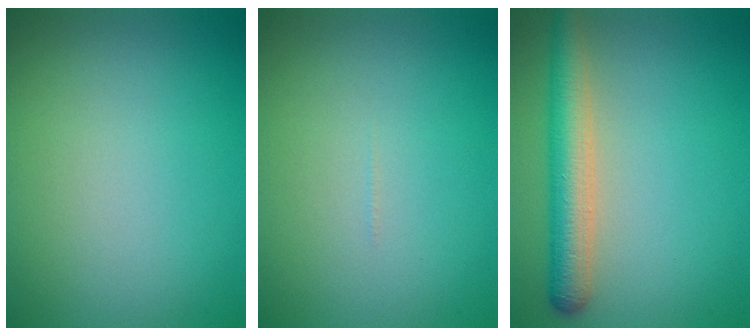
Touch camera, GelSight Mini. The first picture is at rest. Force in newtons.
{"total": 0.0}
{"total": 4.7, "press": 4.7, "slide": 0.2}